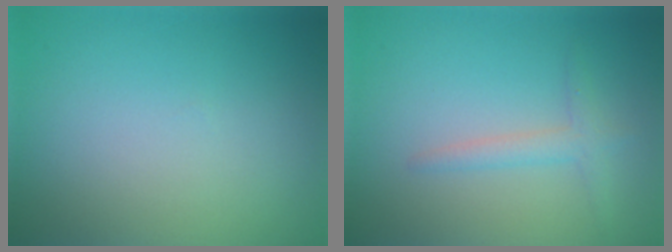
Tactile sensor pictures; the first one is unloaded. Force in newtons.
{"total": 1.8, "press": 1.8, "slide": 0.1}